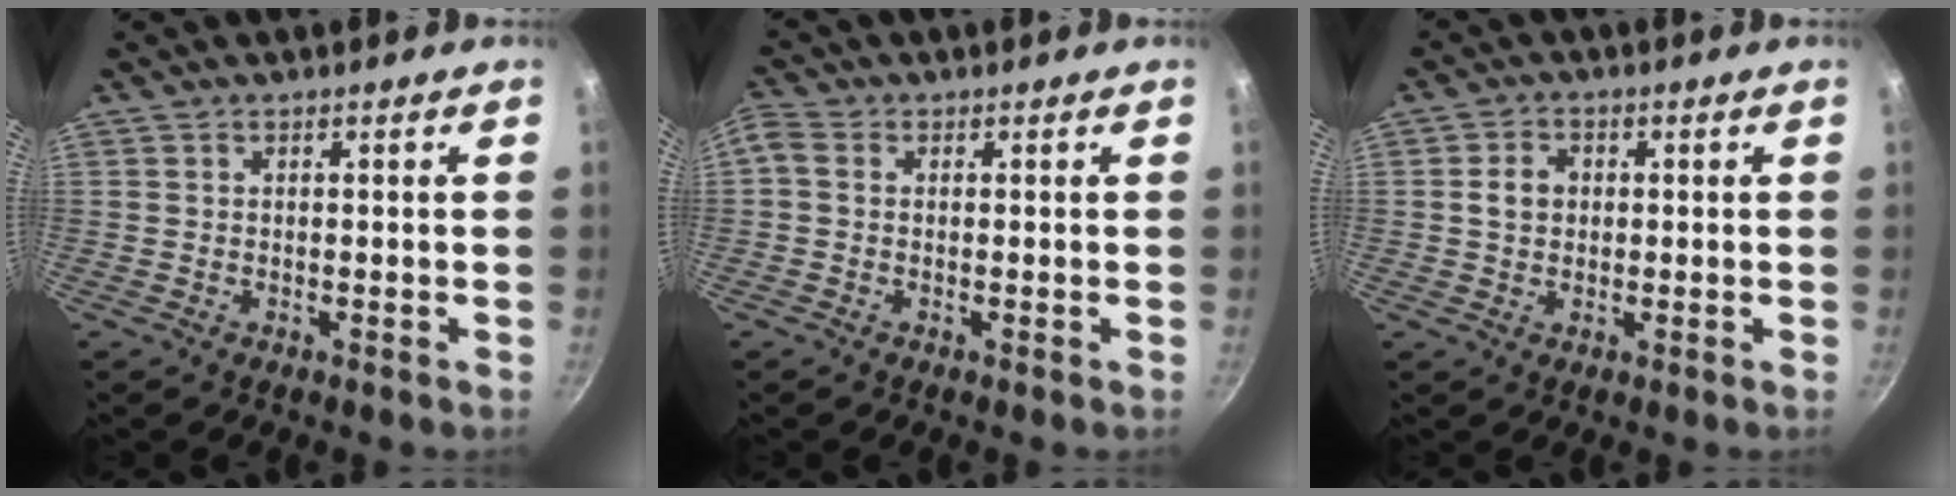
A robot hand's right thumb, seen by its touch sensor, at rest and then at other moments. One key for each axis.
{"total": 2.5, "fx": 0.1, "fy": 1.9, "fz": 1.7, "tx": -0.042, "ty": 0.010, "tz": -0.010}
{"total": 4.0, "fx": 0.3, "fy": 3.3, "fz": 2.3, "tx": -0.028, "ty": 0.008, "tz": 0.002}